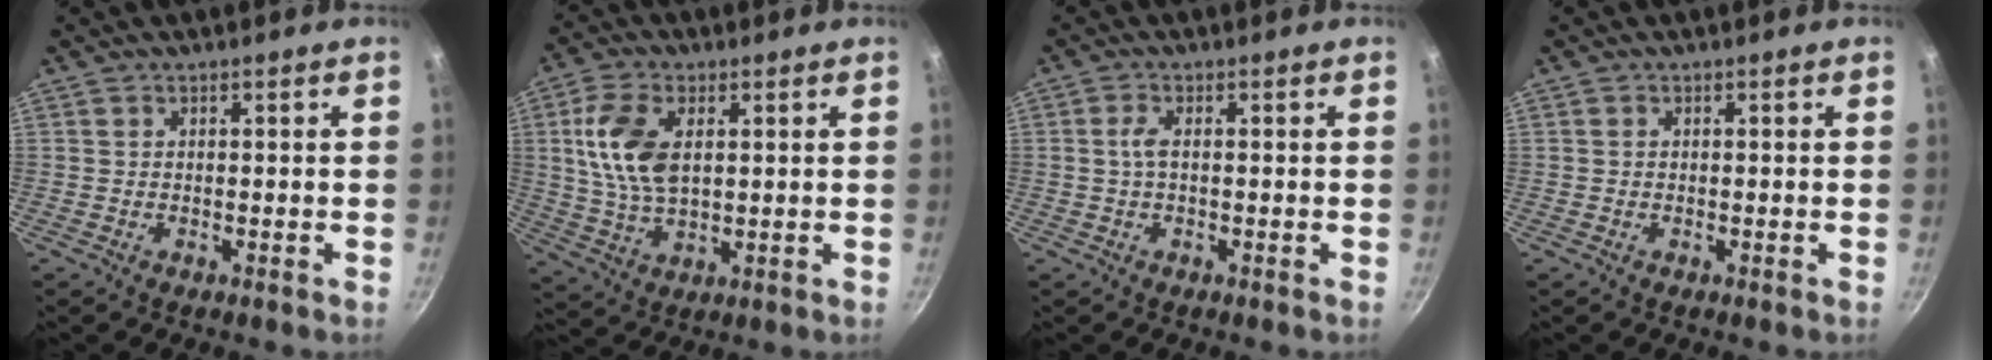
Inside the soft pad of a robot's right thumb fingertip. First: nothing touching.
{"total": 11.7, "force": [2.6, 6.7, 9.3], "torque": [-0.172, -0.005, 0.050]}
{"total": 2.4, "force": [0.0, 1.0, 2.2], "torque": [-0.053, 0.007, -0.002]}
{"total": 0.0}